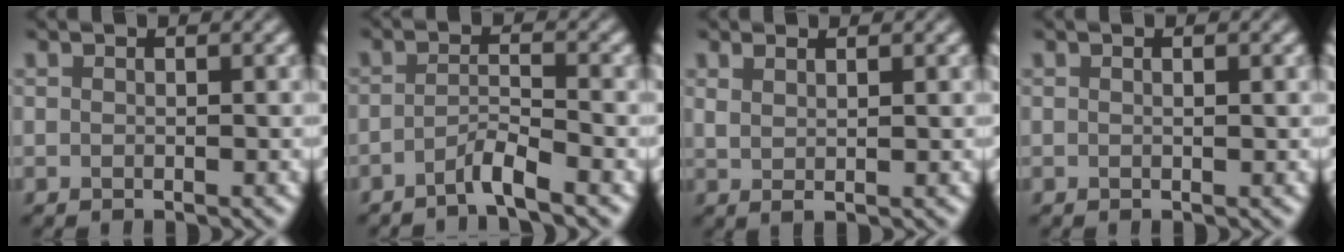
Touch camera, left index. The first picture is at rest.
{"total": 2.6, "force": [-2.1, 0.0, 1.6], "torque": [-0.024, 0.007, -0.051]}
{"total": 1.4, "force": [0.8, 0.4, 1.1], "torque": [-0.019, -0.003, 0.011]}
{"total": 0.5, "force": [0.1, 0.0, 0.5], "torque": [-0.010, 0.002, -0.001]}